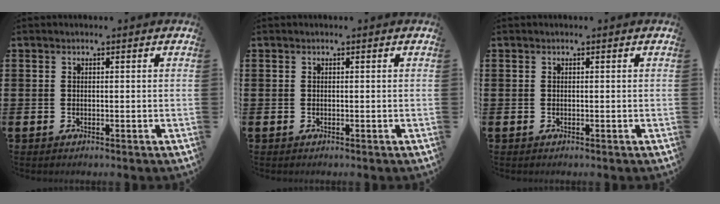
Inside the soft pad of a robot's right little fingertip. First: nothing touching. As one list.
[{"total": 0.0}, {"total": 0.0}]